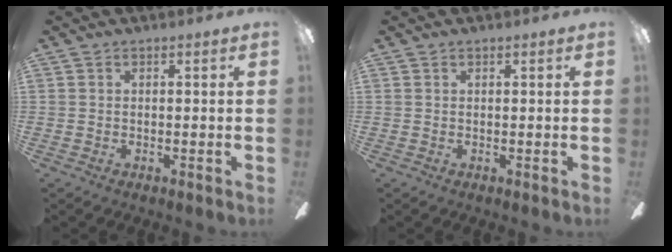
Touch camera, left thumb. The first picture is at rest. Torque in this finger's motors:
{"motor_torque": [-0.08, -0.16, 0.08, -0.21, -0.02]}